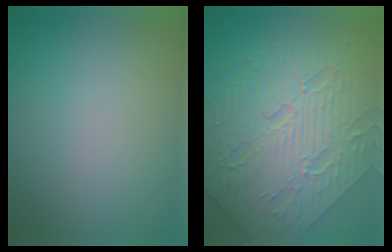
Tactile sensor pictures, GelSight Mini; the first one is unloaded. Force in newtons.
{"total": 8.9, "press": 6.8, "slide": 5.7}